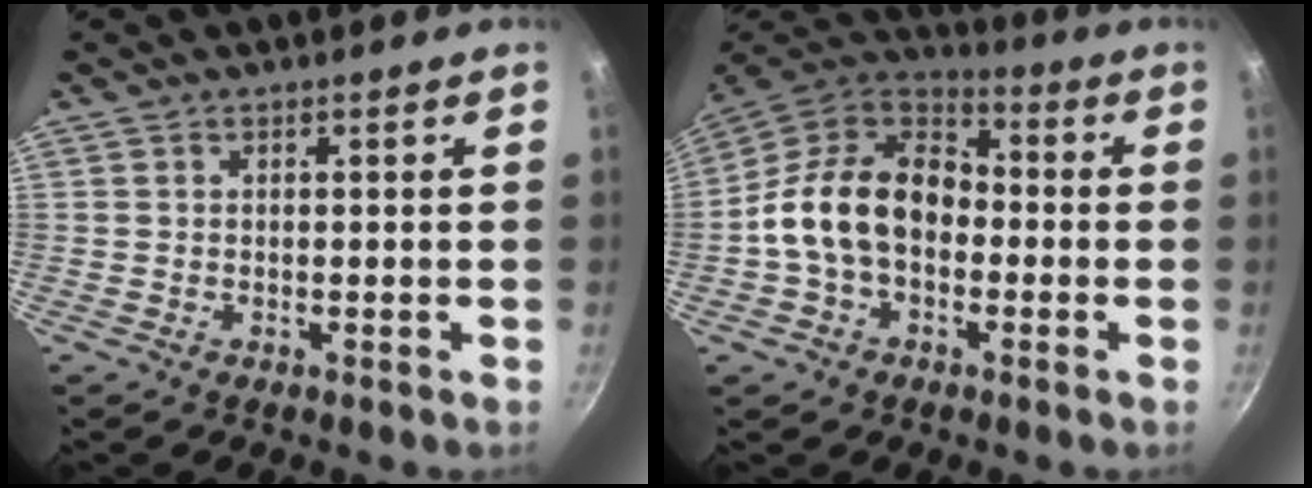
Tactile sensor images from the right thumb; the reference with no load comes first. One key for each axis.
{"total": 16.4, "fx": -1.7, "fy": 11.6, "fz": 11.4, "tx": -0.170, "ty": 0.044, "tz": -0.048}